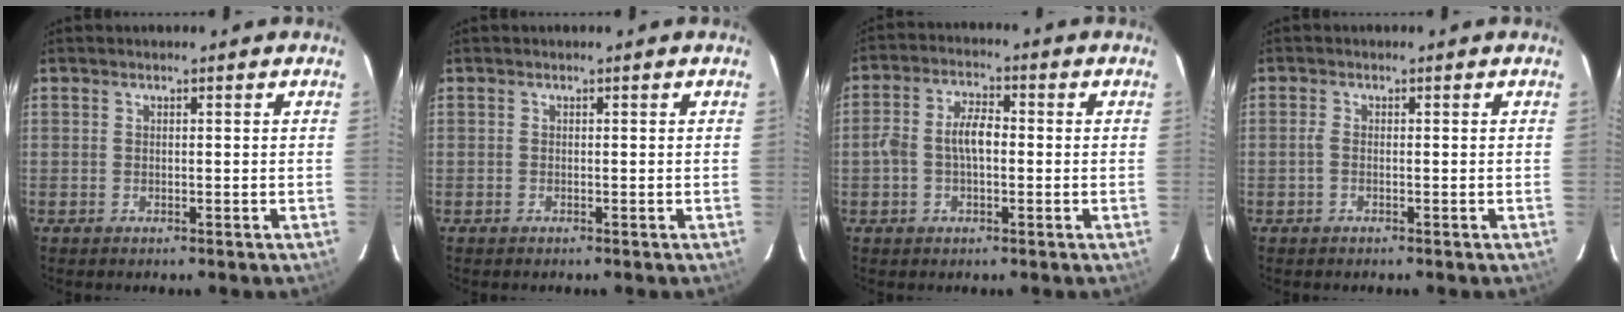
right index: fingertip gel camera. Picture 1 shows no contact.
{"total": 0.0}
{"total": 5.9, "force": [-0.6, 3.2, 5.0], "torque": [-0.100, 0.016, -0.010]}
{"total": 1.0, "force": [-0.3, 0.4, 0.9], "torque": [-0.021, 0.001, -0.008]}